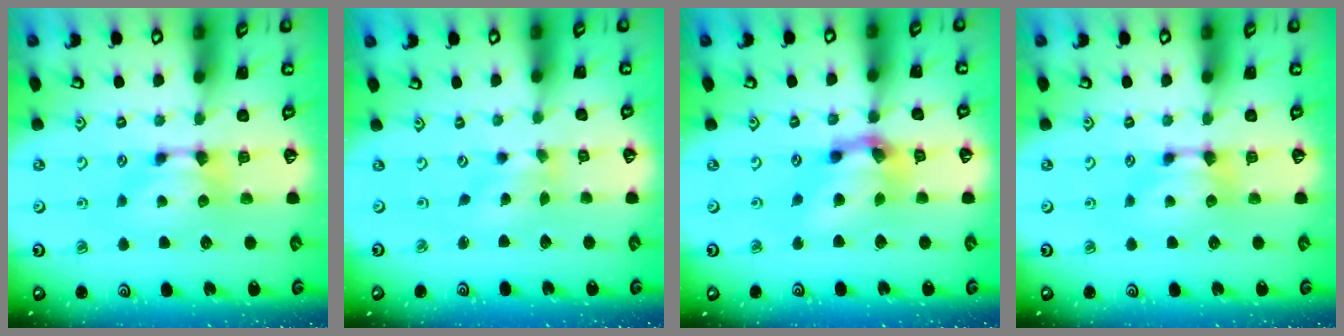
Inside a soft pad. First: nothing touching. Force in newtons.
{"total": 1.7, "press": 1.3, "slide": 1.0}
{"total": 5.9, "press": 5.5, "slide": 2.1}
{"total": 0.0}